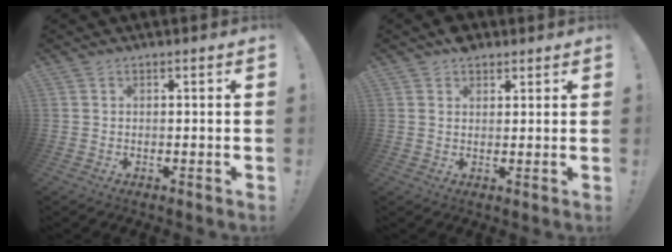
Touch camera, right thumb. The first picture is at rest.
{"total": 4.0, "force": [2.7, 2.6, 1.3], "torque": [-0.022, -0.004, 0.050]}